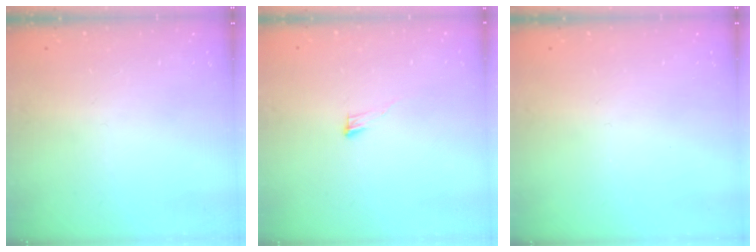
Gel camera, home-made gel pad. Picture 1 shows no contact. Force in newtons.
{"total": 3.7, "press": 3.7, "slide": 0.3}
{"total": 0.0}